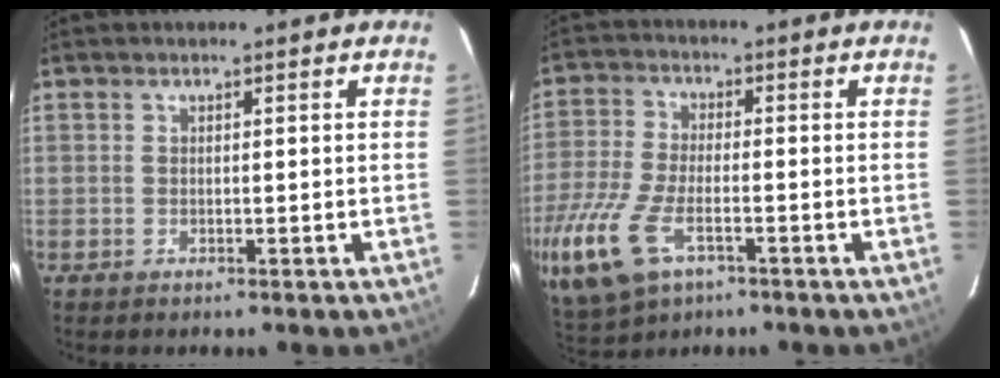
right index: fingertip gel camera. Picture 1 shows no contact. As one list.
[{"total": 18.0, "force": [-8.3, 9.3, 13.0], "torque": [-0.315, -0.040, -0.154]}]